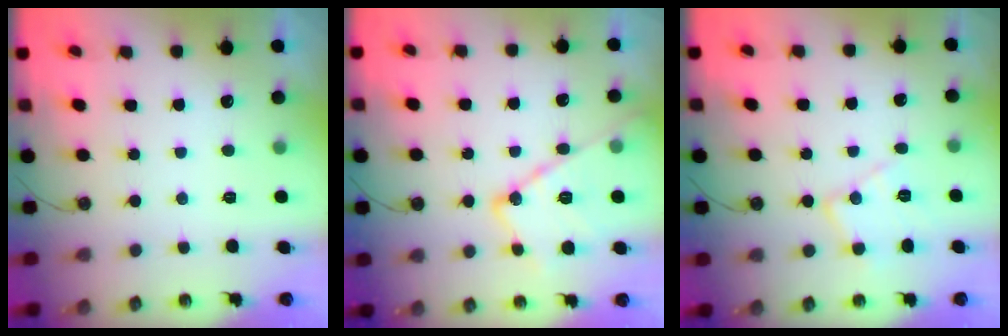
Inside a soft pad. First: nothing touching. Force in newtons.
{"total": 17.3, "press": 17.3, "slide": 1.5}
{"total": 10.3, "press": 10.3, "slide": 0.5}